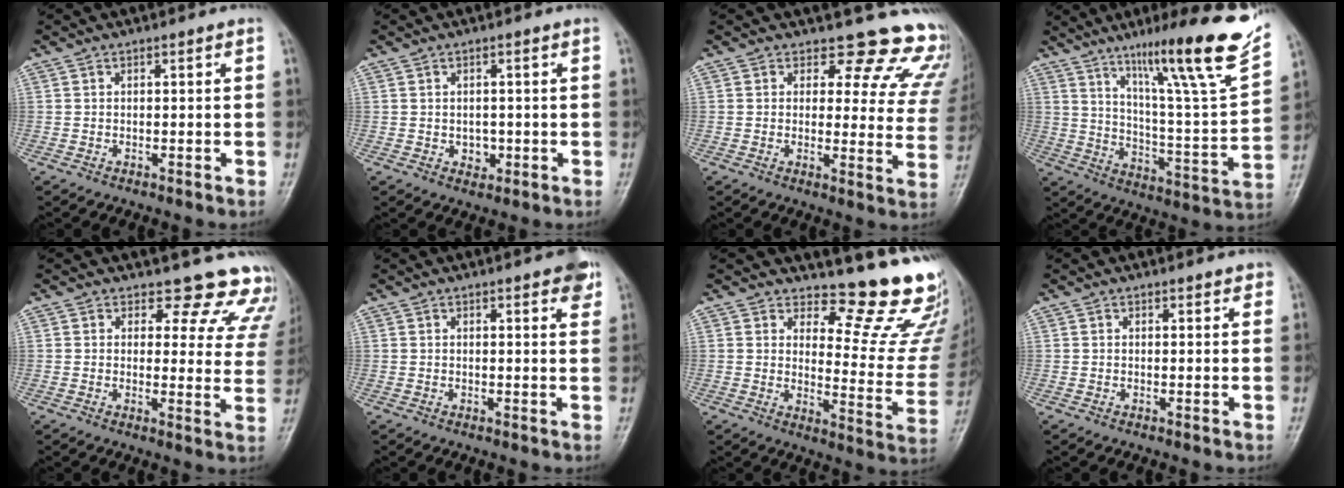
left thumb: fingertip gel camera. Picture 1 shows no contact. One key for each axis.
{"total": 2.3, "fx": -0.3, "fy": 2.0, "fz": 1.2, "tx": -0.006, "ty": 0.001, "tz": 0.002}
{"total": 15.1, "fx": 13.4, "fy": 6.3, "fz": 3.1, "tx": 0.021, "ty": -0.106, "tz": 0.116}
{"total": 23.4, "fx": 14.5, "fy": 2.7, "fz": 18.1, "tx": -0.248, "ty": -0.058, "tz": 0.231}
{"total": 13.6, "fx": 12.6, "fy": 5.1, "fz": 1.5, "tx": 0.038, "ty": -0.104, "tz": 0.107}
{"total": 4.8, "fx": 2.9, "fy": 1.4, "fz": 3.6, "tx": -0.028, "ty": -0.006, "tz": 0.030}
{"total": 15.7, "fx": 14.8, "fy": 3.2, "fz": 4.3, "tx": -0.012, "ty": -0.181, "tz": 0.166}
{"total": 1.4, "fx": 1.2, "fy": 0.6, "fz": 0.4, "tx": 0.005, "ty": -0.003, "tz": 0.011}